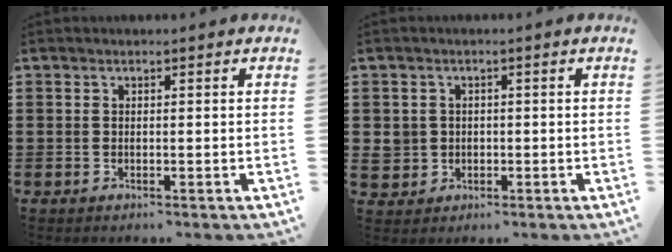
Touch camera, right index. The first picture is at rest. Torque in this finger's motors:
{"motor_torque": [0.28, 0.52, 0.13, 0.03]}